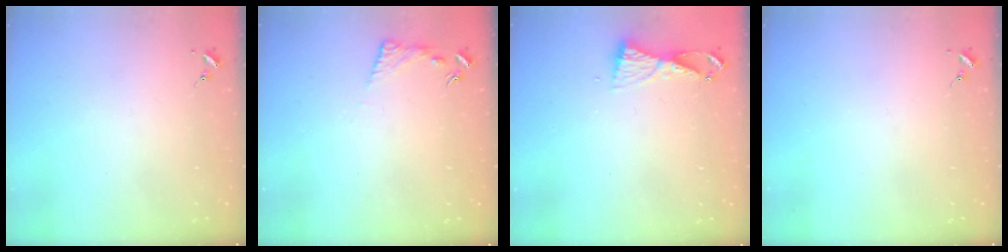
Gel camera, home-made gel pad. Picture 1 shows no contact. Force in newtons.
{"total": 6.0, "press": 6.0, "slide": 0.4}
{"total": 5.4, "press": 5.4, "slide": 0.5}
{"total": 0.0}